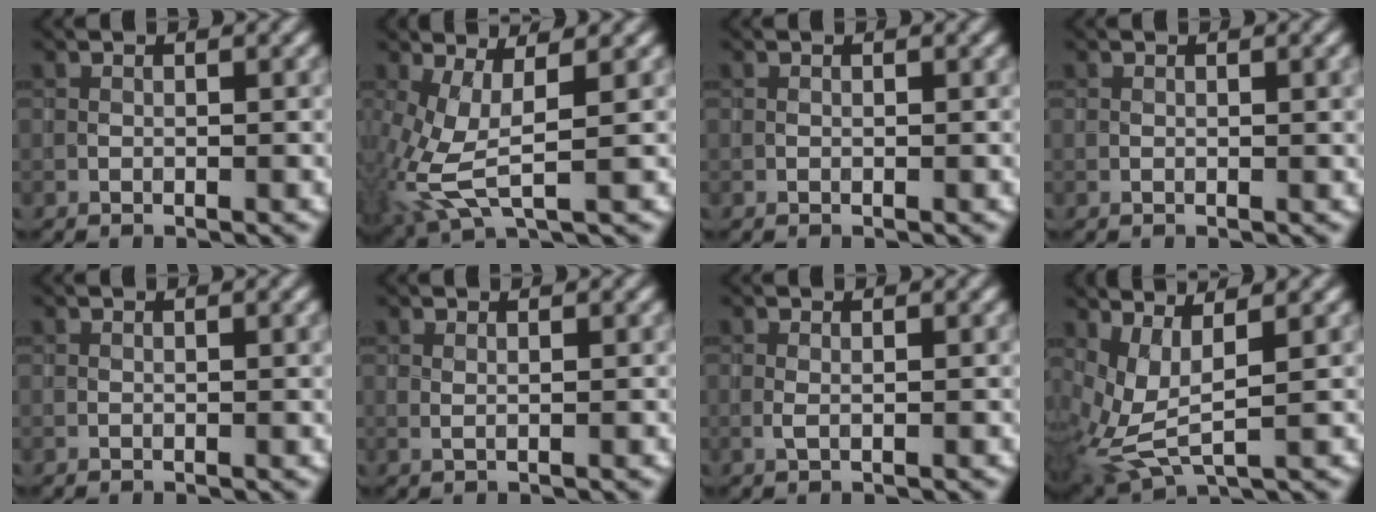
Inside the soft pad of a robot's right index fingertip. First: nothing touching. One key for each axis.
{"total": 5.8, "fx": 0.1, "fy": 2.1, "fz": 5.4, "tx": -0.148, "ty": -0.009, "tz": 0.005}
{"total": 0.5, "fx": 0.5, "fy": -0.2, "fz": -0.2, "tx": 0.004, "ty": 0.000, "tz": 0.006}
{"total": 1.0, "fx": 0.8, "fy": 0.0, "fz": 0.7, "tx": -0.009, "ty": 0.001, "tz": 0.012}
{"total": 0.8, "fx": 0.7, "fy": 0.0, "fz": 0.3, "tx": -0.004, "ty": 0.001, "tz": 0.011}
{"total": 0.9, "fx": 0.8, "fy": 0.0, "fz": 0.3, "tx": -0.007, "ty": 0.001, "tz": 0.011}
{"total": 0.7, "fx": 0.5, "fy": 0.0, "fz": 0.5, "tx": -0.013, "ty": 0.000, "tz": 0.007}
{"total": 5.2, "fx": 1.3, "fy": 1.9, "fz": 4.7, "tx": -0.123, "ty": -0.008, "tz": 0.031}